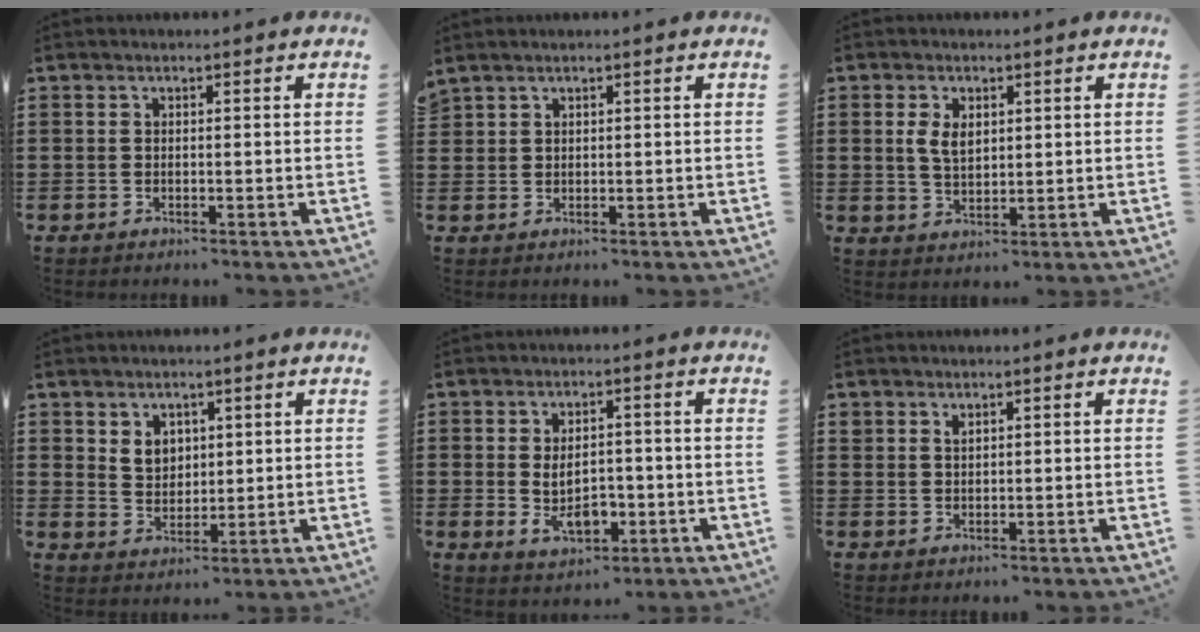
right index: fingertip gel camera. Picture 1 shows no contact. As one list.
[{"total": 0.9, "force": [0.8, 0.4, 0.2], "torque": [-0.006, 0.000, 0.015]}, {"total": 3.9, "force": [1.0, 2.4, 2.9], "torque": [-0.063, 0.009, 0.017]}, {"total": 4.1, "force": [2.3, 3.1, 1.3], "torque": [-0.037, 0.011, 0.043]}, {"total": 6.5, "force": [-1.0, 3.8, 5.2], "torque": [-0.093, 0.000, -0.023]}, {"total": 1.2, "force": [1.0, 0.6, 0.3], "torque": [-0.007, 0.000, 0.020]}]